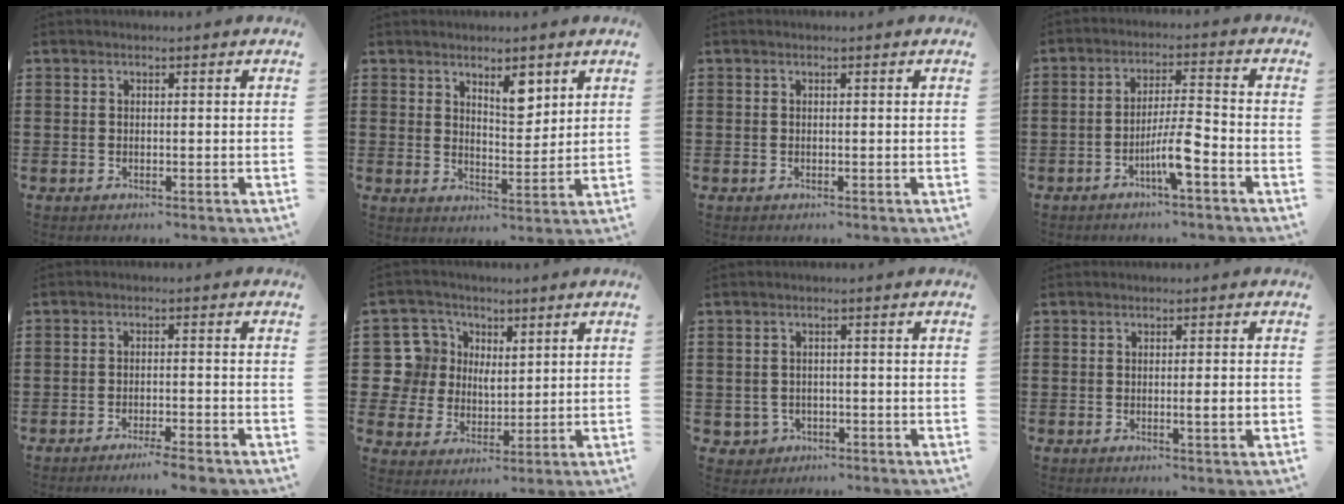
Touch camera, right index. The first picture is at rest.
{"total": 5.4, "force": [3.6, 2.3, 3.3], "torque": [-0.050, -0.007, 0.059]}
{"total": 0.0}
{"total": 6.3, "force": [-3.1, 0.6, 5.4], "torque": [-0.111, -0.006, -0.062]}
{"total": 3.2, "force": [-2.8, -0.2, 1.6], "torque": [-0.025, -0.002, -0.052]}
{"total": 8.4, "force": [3.3, 7.4, 2.0], "torque": [-0.102, 0.006, 0.062]}
{"total": 1.7, "force": [-0.8, 1.4, 0.2], "torque": [-0.011, 0.000, -0.021]}
{"total": 2.4, "force": [-0.4, 0.1, 2.4], "torque": [-0.038, -0.005, -0.007]}